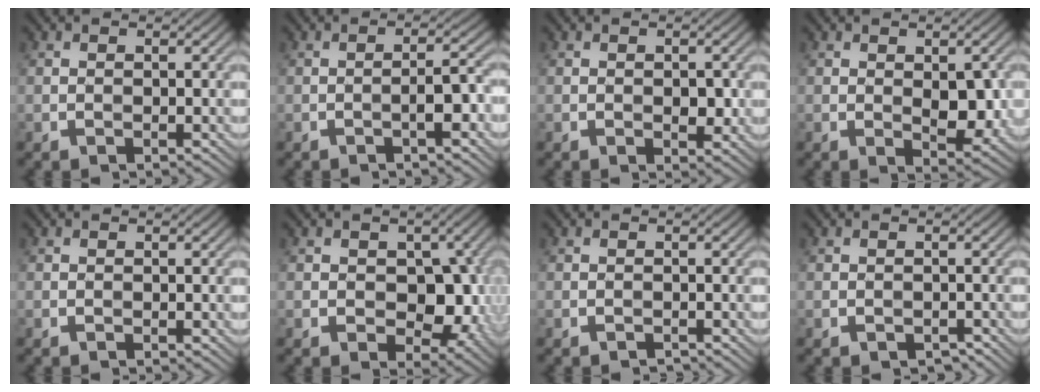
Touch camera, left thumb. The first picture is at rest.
{"total": 2.6, "force": [-1.4, 0.3, 2.1], "torque": [-0.035, 0.011, -0.029]}
{"total": 1.6, "force": [-0.1, 0.9, 1.3], "torque": [-0.023, -0.005, 0.001]}
{"total": 4.5, "force": [0.0, 2.2, 3.9], "torque": [-0.062, -0.006, 0.003]}
{"total": 0.0}
{"total": 7.2, "force": [-0.7, 4.8, 5.4], "torque": [-0.083, -0.010, -0.010]}
{"total": 0.5, "force": [-0.5, 0.2, 0.1], "torque": [-0.003, -0.001, -0.010]}
{"total": 0.9, "force": [-0.5, 0.6, 0.4], "torque": [-0.012, -0.007, -0.009]}